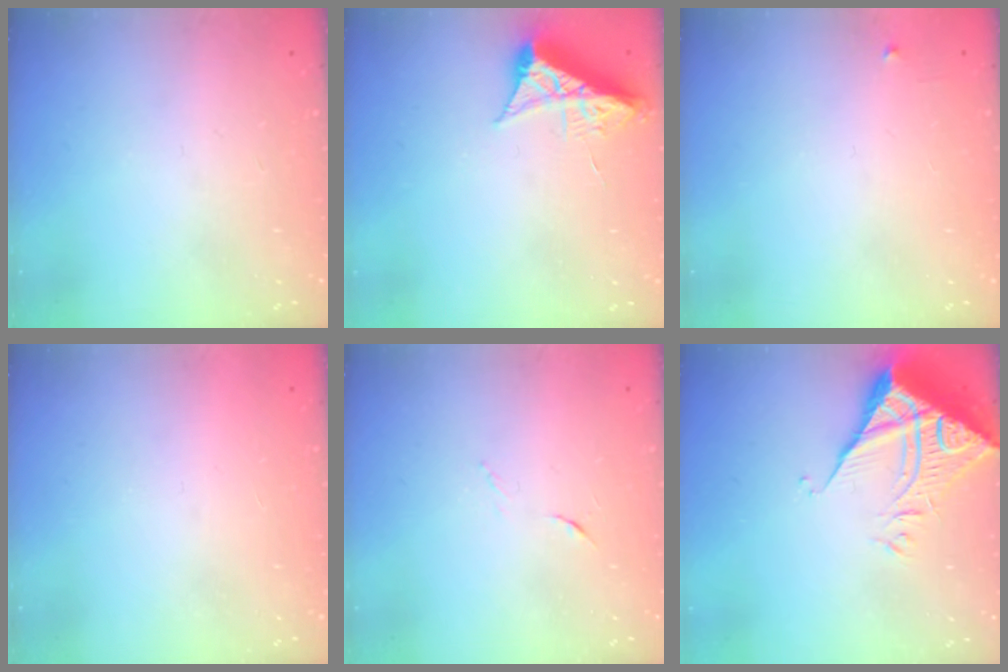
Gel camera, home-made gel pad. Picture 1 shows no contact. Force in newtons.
{"total": 8.2, "press": 8.2, "slide": 0.3}
{"total": 2.4, "press": 2.3, "slide": 0.4}
{"total": 1.5, "press": 1.5, "slide": 0.1}
{"total": 4.1, "press": 4.0, "slide": 1.1}
{"total": 9.0, "press": 8.9, "slide": 0.8}